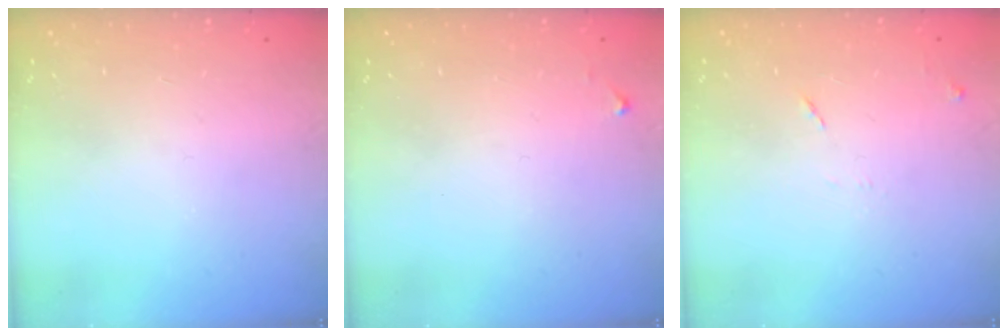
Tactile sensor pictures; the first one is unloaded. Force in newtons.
{"total": 3.9, "press": 3.9, "slide": 0.6}
{"total": 5.7, "press": 5.7, "slide": 0.7}